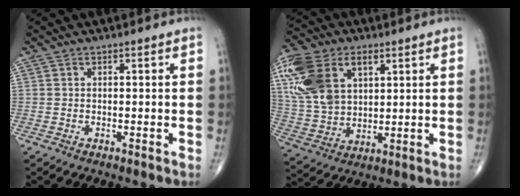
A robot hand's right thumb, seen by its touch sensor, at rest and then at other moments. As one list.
[{"total": 18.5, "force": [6.7, 11.7, 12.6], "torque": [-0.264, -0.008, 0.131]}]